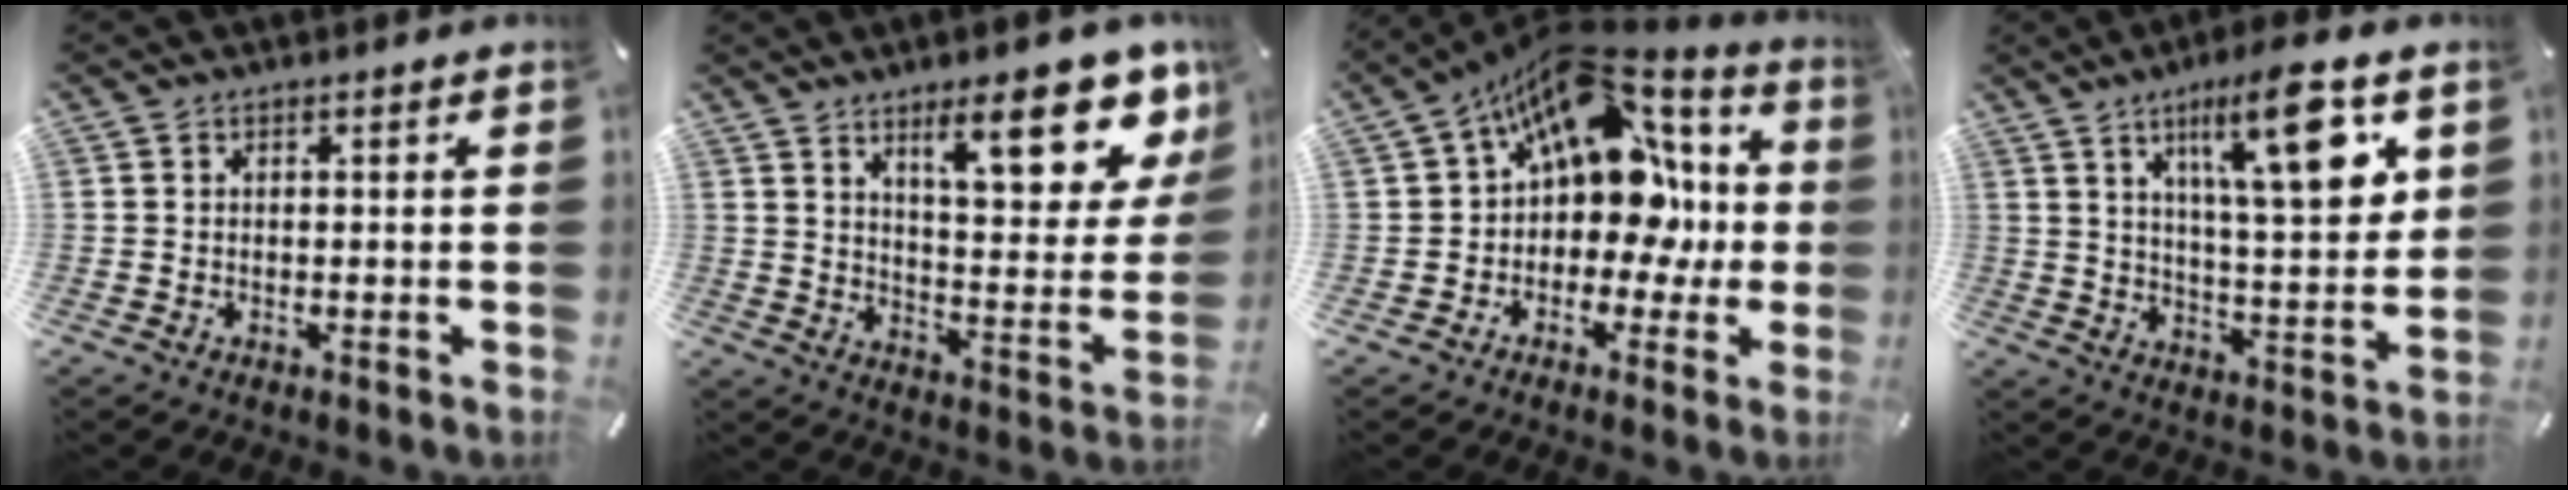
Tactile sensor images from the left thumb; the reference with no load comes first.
{"total": 18.1, "force": [11.5, 6.2, 12.5], "torque": [-0.163, -0.076, 0.181]}
{"total": 18.4, "force": [6.1, 12.4, 12.1], "torque": [-0.191, -0.047, 0.104]}
{"total": 17.2, "force": [8.4, 4.9, 14.2], "torque": [-0.213, -0.031, 0.125]}